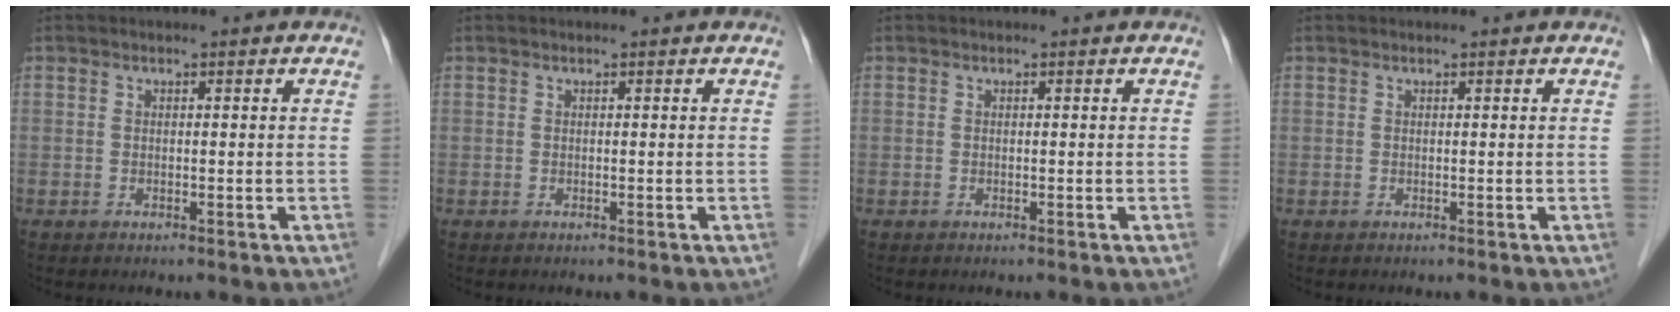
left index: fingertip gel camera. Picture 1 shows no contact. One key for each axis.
{"total": 0.0}
{"total": 0.0}
{"total": 0.0}